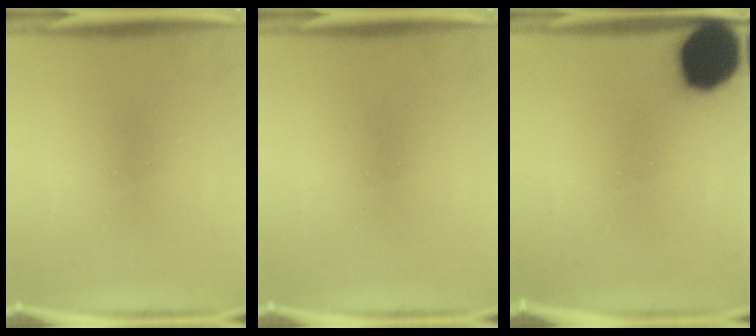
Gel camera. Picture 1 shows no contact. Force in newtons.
{"total": 0.0}
{"total": 17.4}